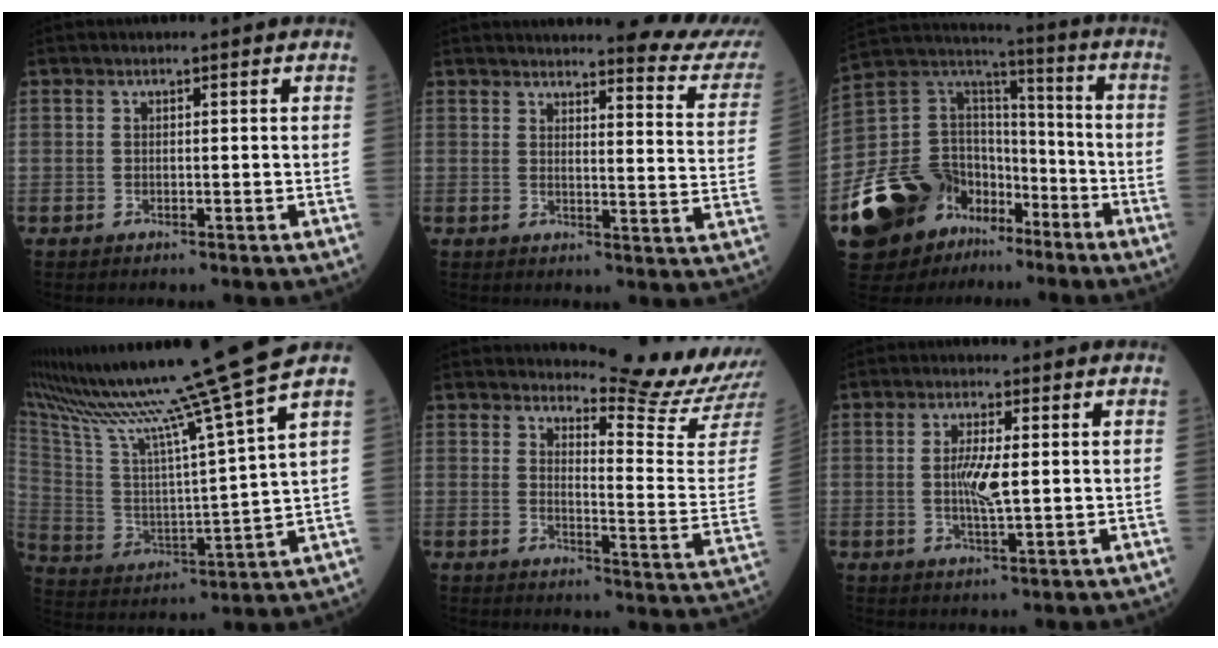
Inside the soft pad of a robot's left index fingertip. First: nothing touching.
{"total": 13.1, "force": [12.6, -0.2, 3.3], "torque": [-0.032, -0.076, 0.130]}
{"total": 21.6, "force": [-12.1, 13.7, 11.5], "torque": [-0.236, 0.047, -0.201]}
{"total": 21.1, "force": [17.5, -3.8, 11.2], "torque": [-0.211, -0.053, 0.293]}
{"total": 13.3, "force": [13.0, -2.2, 1.3], "torque": [-0.016, -0.129, 0.152]}
{"total": 4.5, "force": [0.1, 0.6, 4.4], "torque": [-0.091, -0.004, 0.005]}